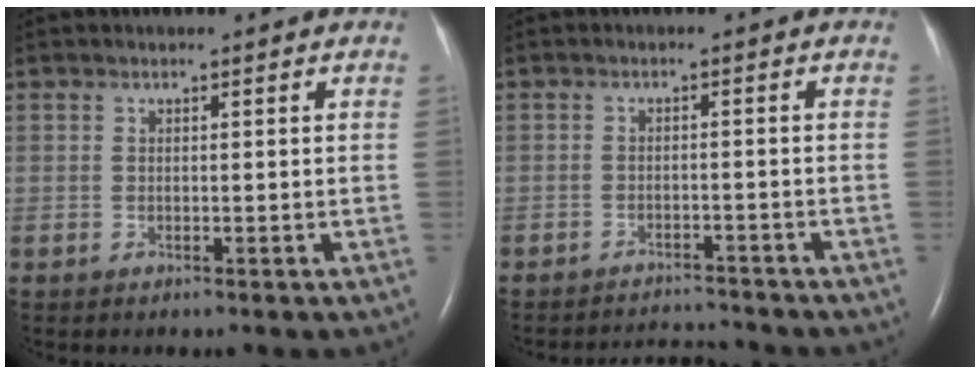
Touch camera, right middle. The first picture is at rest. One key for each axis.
{"total": 4.6, "fx": -4.5, "fy": -0.2, "fz": -0.7, "tx": 0.004, "ty": -0.002, "tz": -0.070}